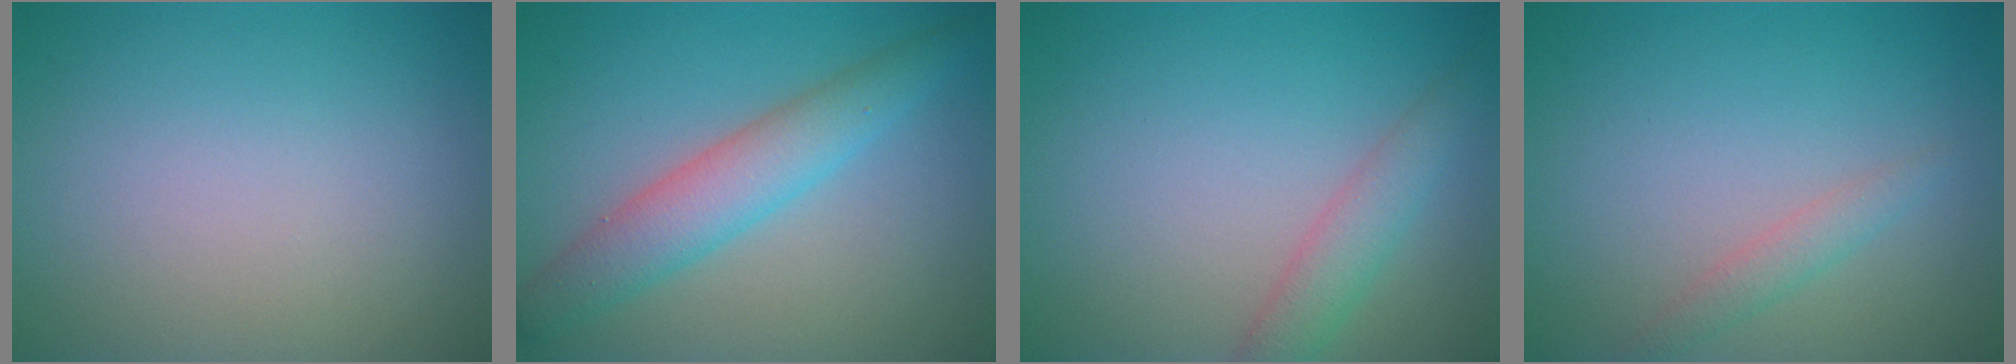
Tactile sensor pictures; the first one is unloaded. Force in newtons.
{"total": 4.4, "press": 4.4, "slide": 0.2}
{"total": 2.5, "press": 2.5, "slide": 0.1}
{"total": 1.4, "press": 1.4, "slide": 0.1}